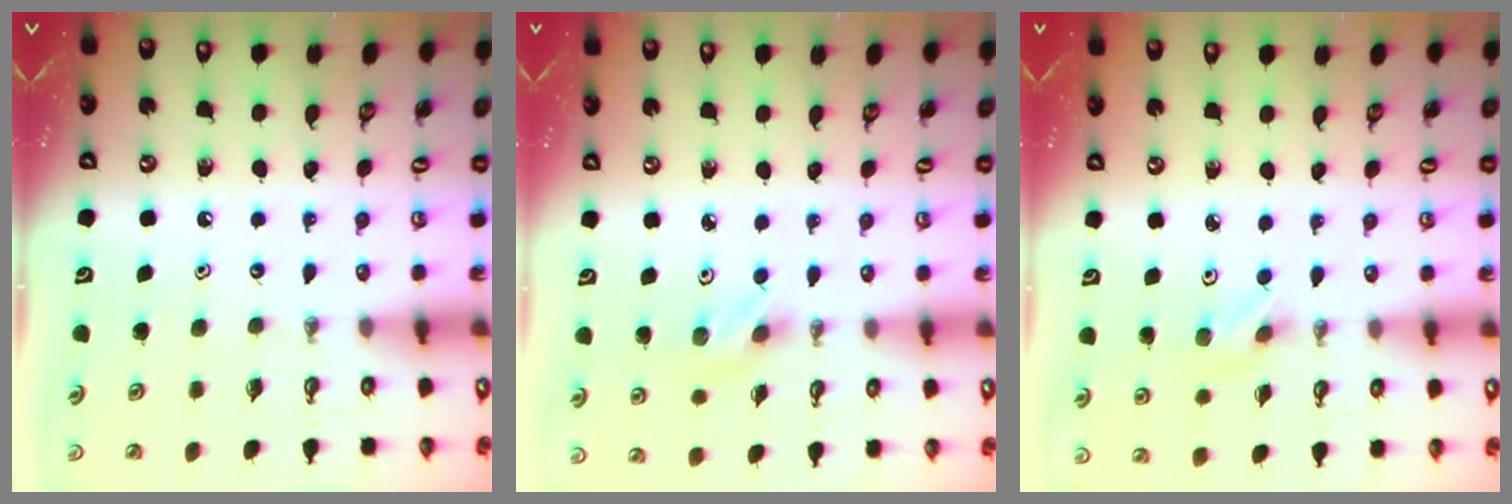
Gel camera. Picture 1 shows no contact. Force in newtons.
{"total": 3.6, "press": 3.3, "slide": 1.3}
{"total": 2.1, "press": 2.0, "slide": 0.6}